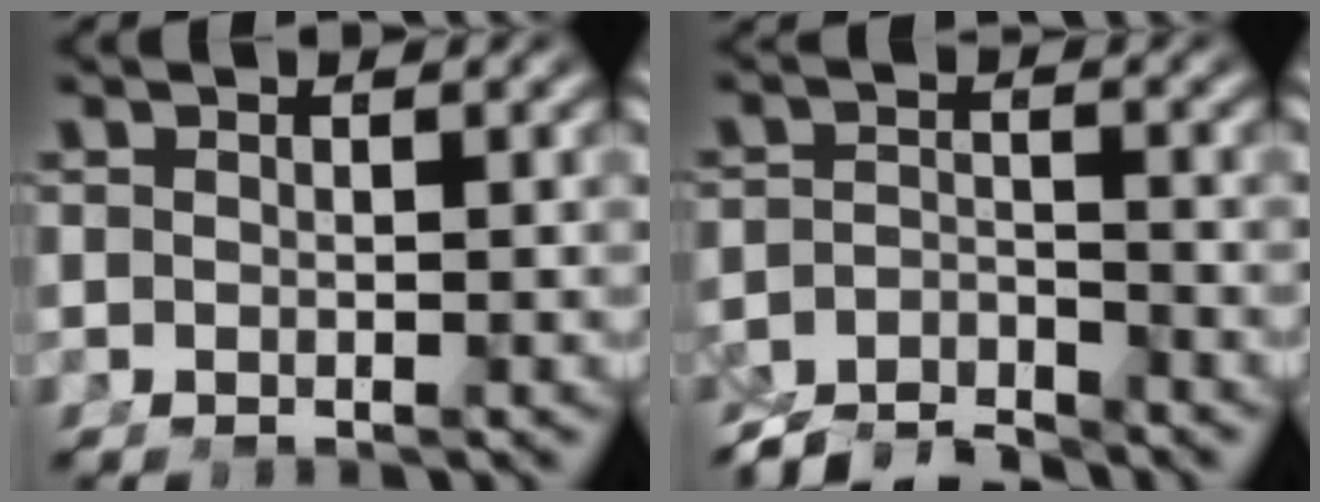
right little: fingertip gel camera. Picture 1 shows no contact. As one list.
[{"total": 5.4, "force": [-4.9, 1.4, 1.8], "torque": [-0.016, -0.022, -0.074]}]